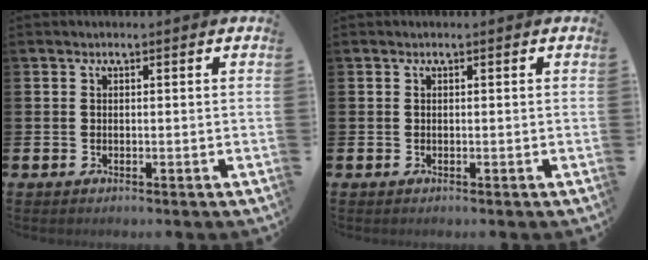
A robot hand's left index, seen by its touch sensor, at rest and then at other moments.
{"total": 0.0}